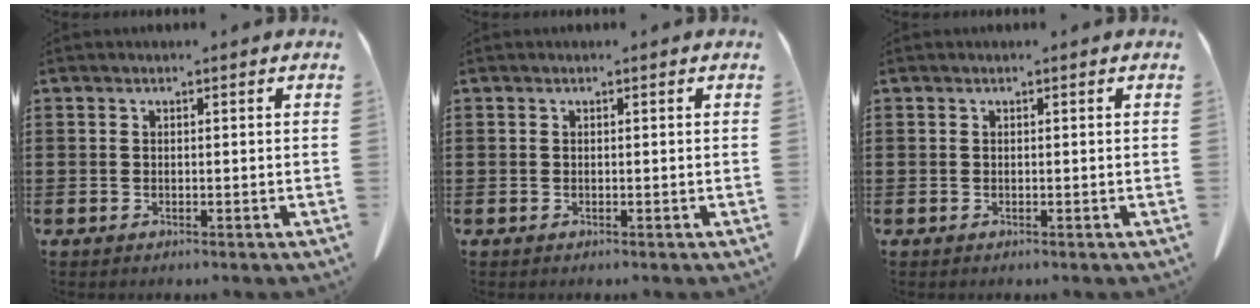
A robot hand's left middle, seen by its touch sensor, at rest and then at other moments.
{"total": 0.0}
{"total": 0.0}